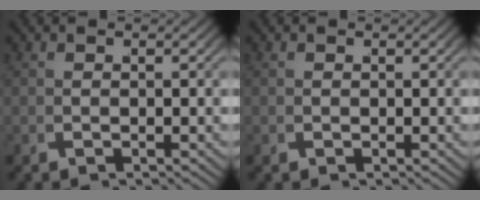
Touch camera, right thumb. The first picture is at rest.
{"total": 0.0}